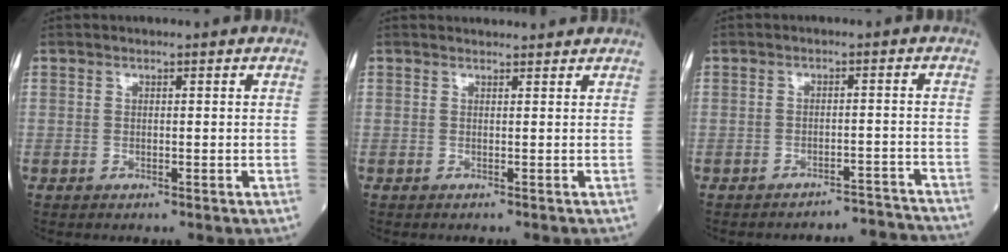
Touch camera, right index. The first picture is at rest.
{"total": 2.4, "force": [2.2, 0.6, 0.8], "torque": [-0.029, 0.016, 0.019]}
{"total": 6.2, "force": [-6.1, -0.4, -1.0], "torque": [0.029, 0.011, -0.074]}